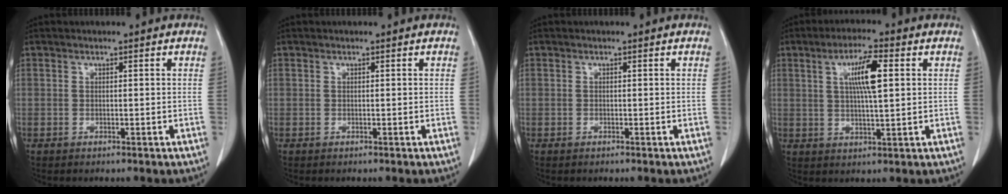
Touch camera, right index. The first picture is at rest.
{"total": 0.0}
{"total": 0.0}
{"total": 7.3, "force": [2.0, 0.8, 7.0], "torque": [-0.126, 0.005, 0.035]}